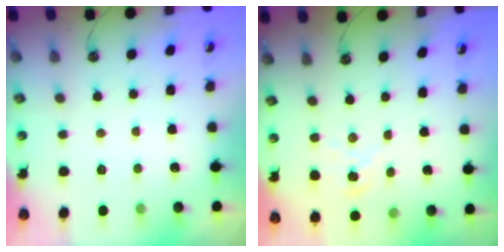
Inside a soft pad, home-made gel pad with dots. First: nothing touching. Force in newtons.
{"total": 1.3, "press": 1.3, "slide": 0.2}